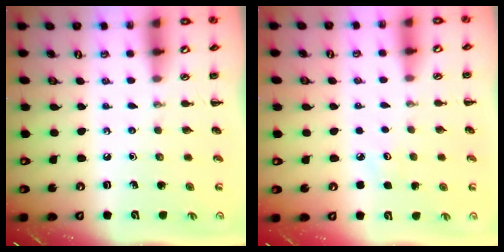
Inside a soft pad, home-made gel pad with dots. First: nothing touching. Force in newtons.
{"total": 2.8, "press": 2.7, "slide": 0.8}